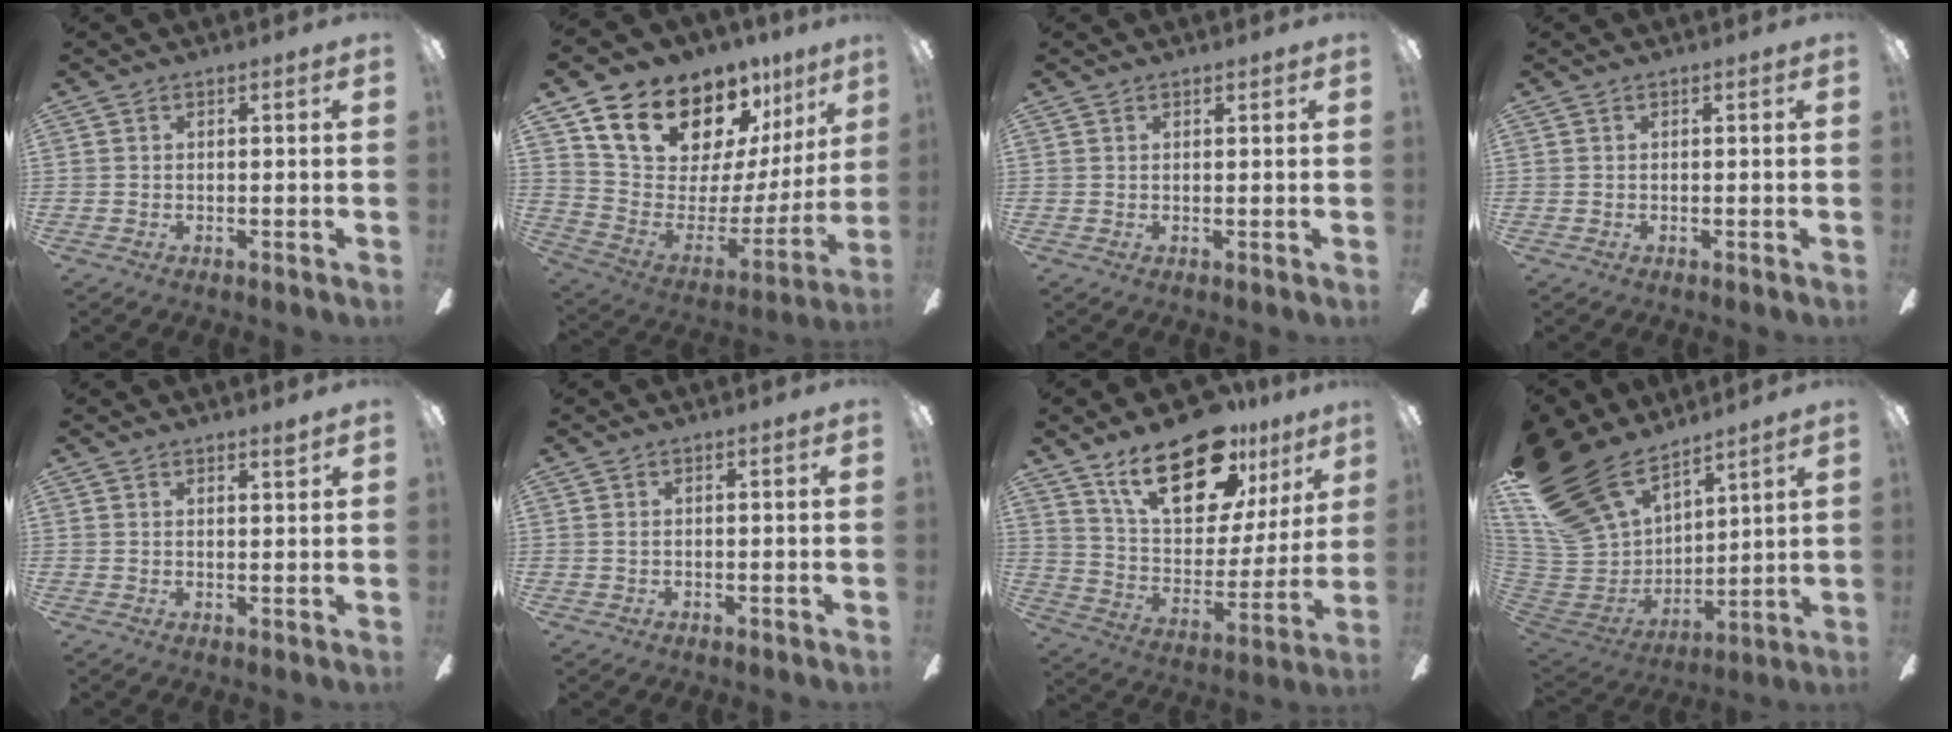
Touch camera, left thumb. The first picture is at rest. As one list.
[{"total": 18.9, "force": [15.5, 8.3, 6.9], "torque": [-0.120, -0.123, 0.285]}, {"total": 0.9, "force": [0.8, 0.4, 0.0], "torque": [-0.001, 0.000, 0.016]}, {"total": 0.0}, {"total": 1.9, "force": [1.8, 0.3, 0.5], "torque": [0.004, -0.011, 0.030]}, {"total": 0.5, "force": [0.2, 0.5, 0.2], "torque": [-0.004, 0.005, 0.002]}, {"total": 24.3, "force": [16.0, 10.9, 14.6], "torque": [-0.235, -0.092, 0.281]}, {"total": 27.2, "force": [18.4, 14.6, 13.5], "torque": [-0.292, -0.106, 0.363]}]